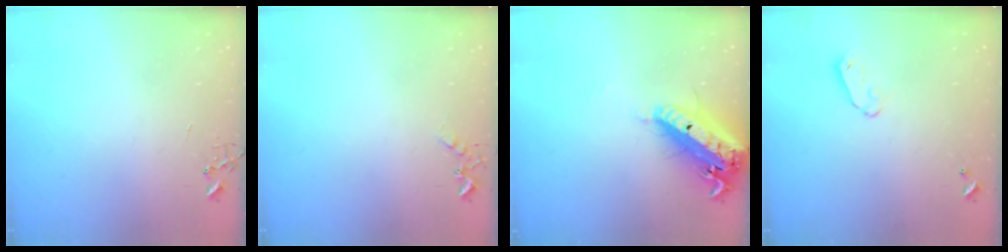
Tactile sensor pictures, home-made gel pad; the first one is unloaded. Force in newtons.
{"total": 5.2, "press": 5.1, "slide": 0.9}
{"total": 21.6, "press": 21.0, "slide": 5.0}
{"total": 5.9, "press": 5.9, "slide": 0.6}